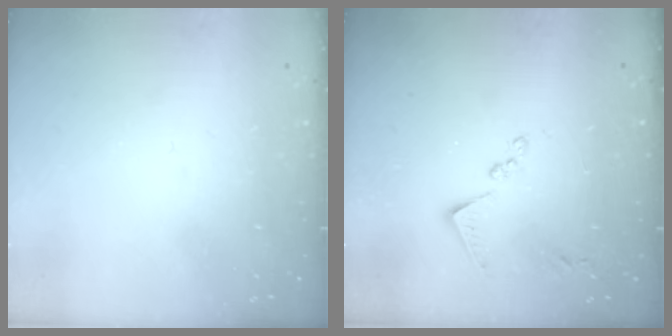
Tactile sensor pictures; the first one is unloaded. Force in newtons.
{"total": 9.0, "press": 9.0, "slide": 0.4}